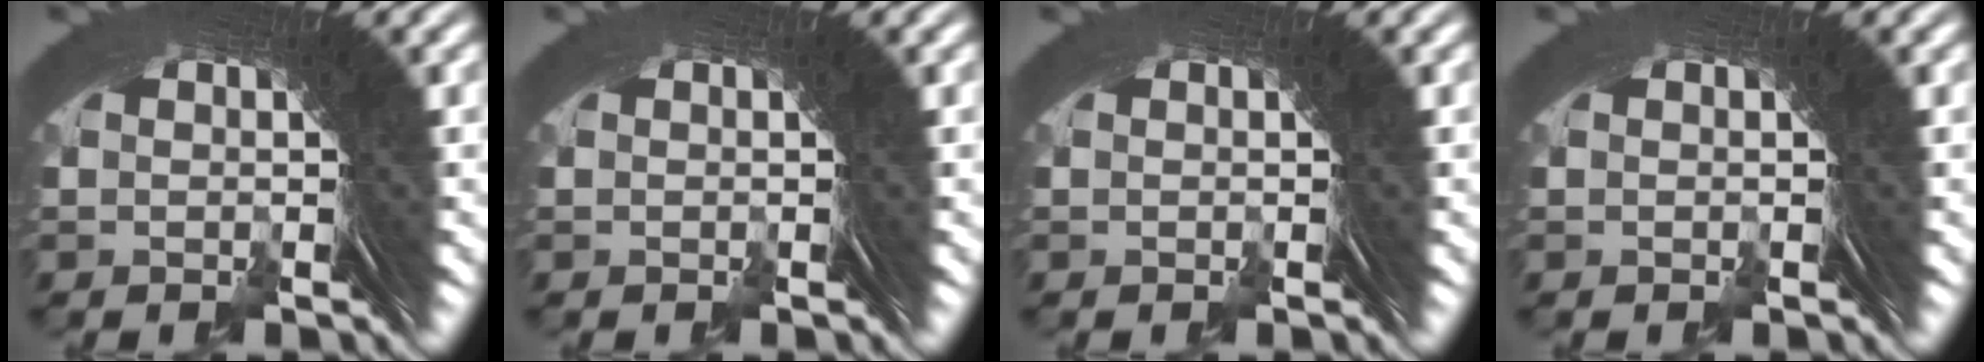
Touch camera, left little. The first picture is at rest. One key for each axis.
{"total": 0.0}
{"total": 0.0}
{"total": 0.0}